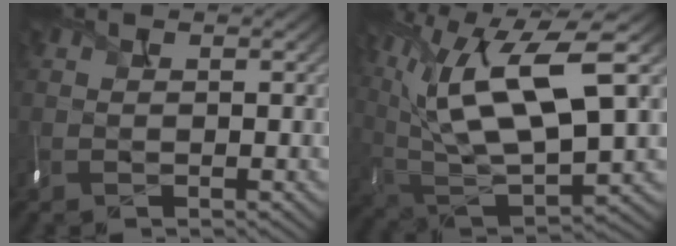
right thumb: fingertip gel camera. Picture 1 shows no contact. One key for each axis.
{"total": 16.6, "fx": 6.0, "fy": 6.3, "fz": 14.1, "tx": -0.294, "ty": 0.019, "tz": 0.106}